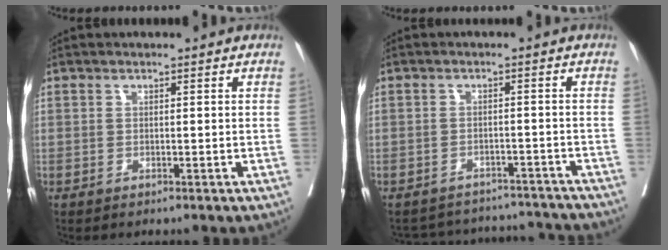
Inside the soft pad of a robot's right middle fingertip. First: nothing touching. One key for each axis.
{"total": 11.4, "fx": -11.0, "fy": 2.8, "fz": 0.8, "tx": -0.016, "ty": 0.023, "tz": -0.134}